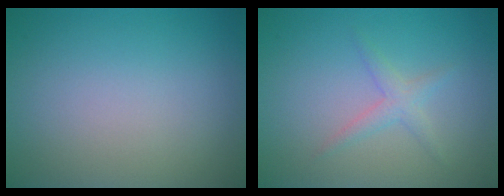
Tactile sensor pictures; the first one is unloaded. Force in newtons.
{"total": 1.6, "press": 1.6, "slide": 0.1}